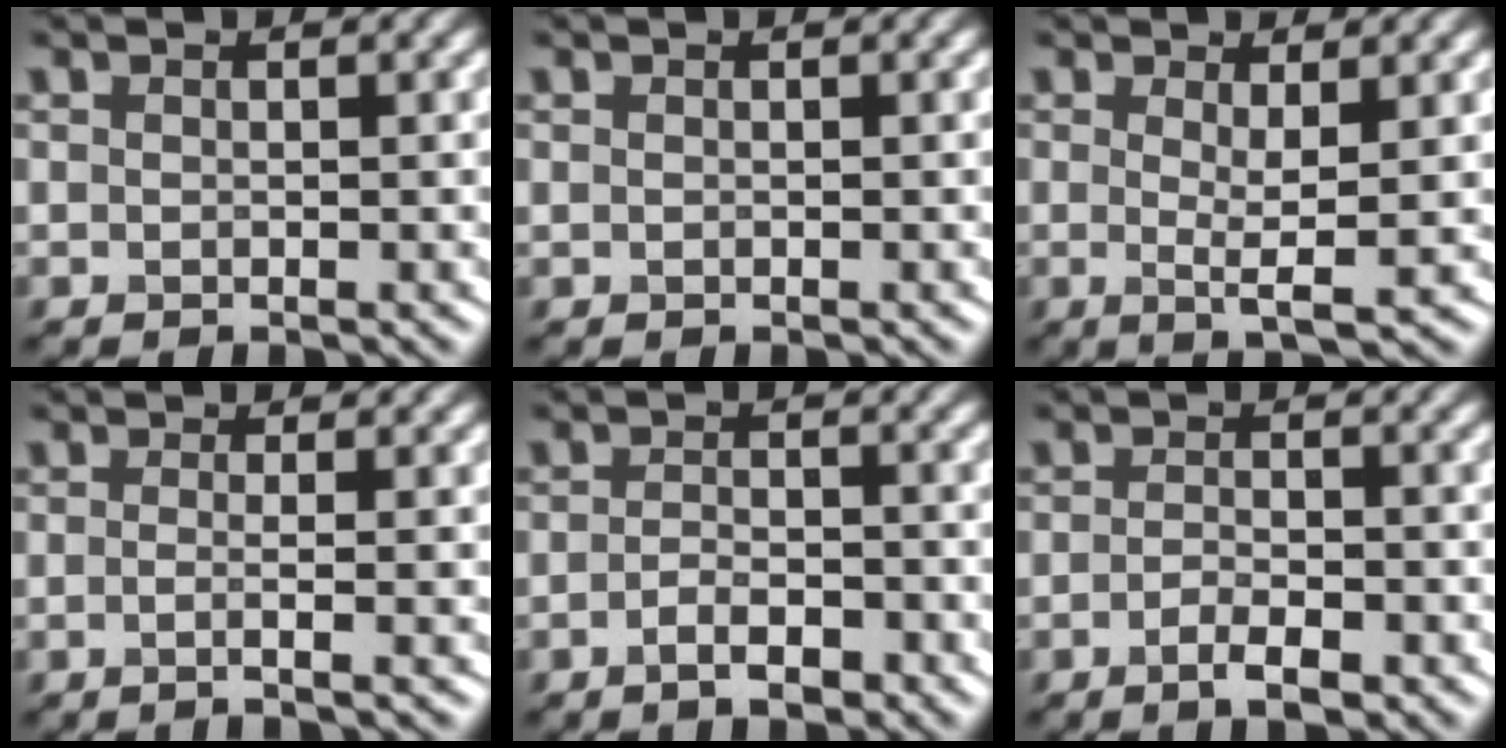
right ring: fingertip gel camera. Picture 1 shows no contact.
{"total": 0.0}
{"total": 2.8, "force": [0.3, 0.4, 2.8], "torque": [-0.051, -0.013, 0.007]}
{"total": 2.6, "force": [-0.2, 1.0, 2.3], "torque": [-0.024, -0.006, -0.026]}
{"total": 2.5, "force": [-1.4, 0.9, 1.8], "torque": [-0.031, 0.002, -0.026]}
{"total": 2.6, "force": [-1.4, 0.8, 2.1], "torque": [-0.041, -0.002, -0.025]}